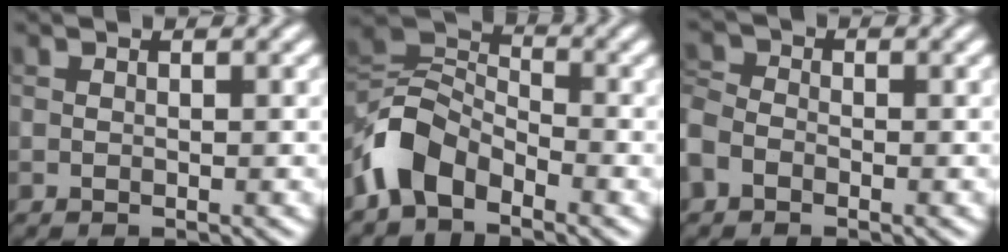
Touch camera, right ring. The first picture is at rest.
{"total": 5.8, "force": [-3.4, 3.5, 3.2], "torque": [-0.062, 0.005, -0.083]}
{"total": 3.1, "force": [-1.7, 2.2, 1.4], "torque": [-0.037, 0.003, -0.051]}